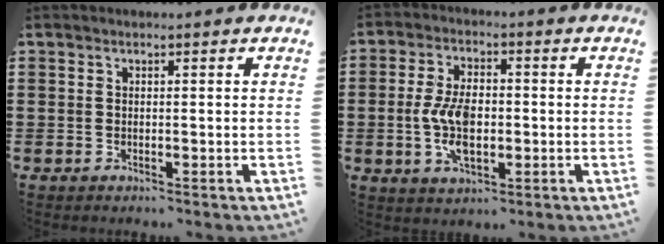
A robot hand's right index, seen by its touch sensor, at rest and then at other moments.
{"total": 7.5, "force": [-0.8, 3.9, 6.4], "torque": [-0.135, -0.004, -0.020]}